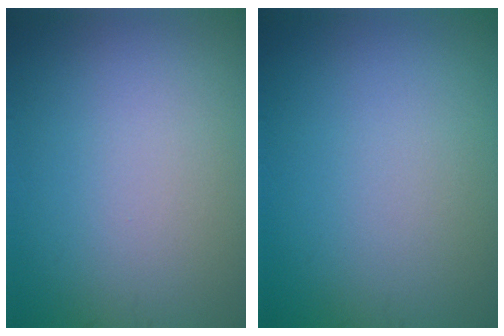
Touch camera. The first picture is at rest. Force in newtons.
{"total": 0.0}